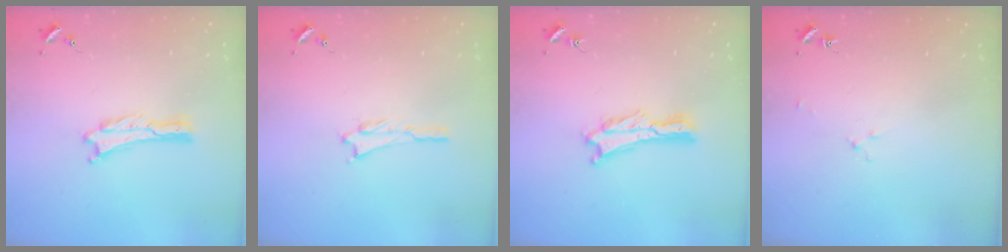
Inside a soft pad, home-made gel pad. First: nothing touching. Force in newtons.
{"total": 0.8, "press": 0.8, "slide": 0.2}
{"total": 1.8, "press": 1.8, "slide": 0.2}
{"total": 1.6, "press": 1.6, "slide": 0.2}